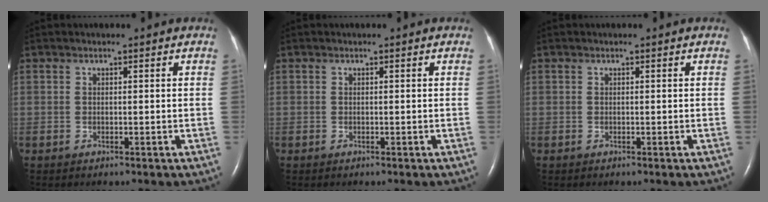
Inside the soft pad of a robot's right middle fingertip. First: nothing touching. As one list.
[{"total": 0.0}, {"total": 0.0}]